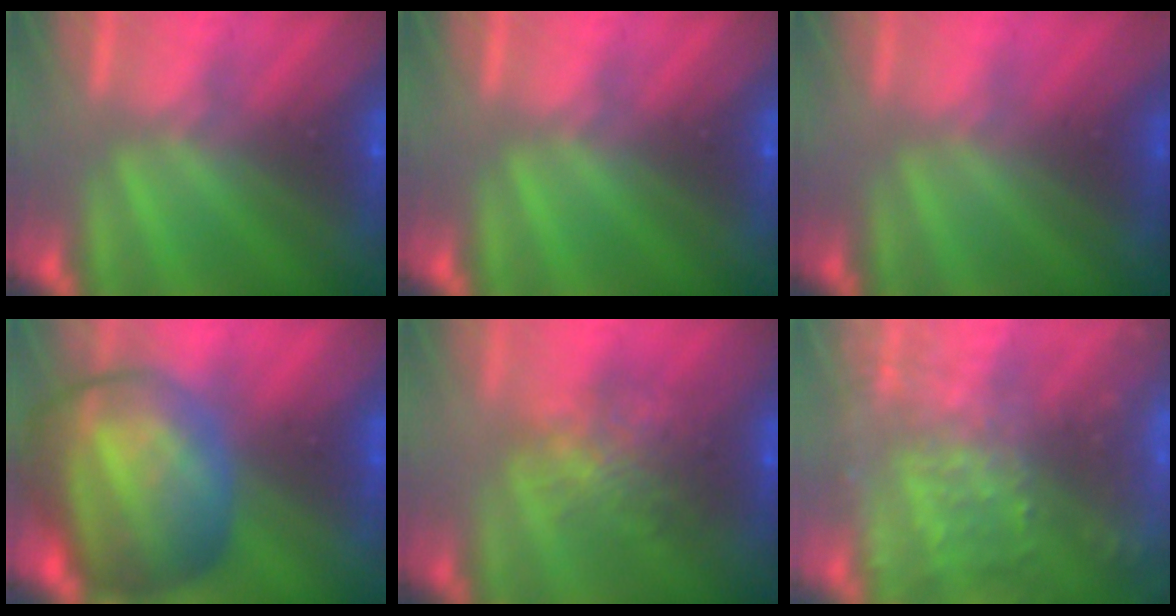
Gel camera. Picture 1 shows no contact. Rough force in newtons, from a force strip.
{"total": 0.0}
{"total": 2.8}
{"total": 8.7}
{"total": 4.7}
{"total": 5.8}